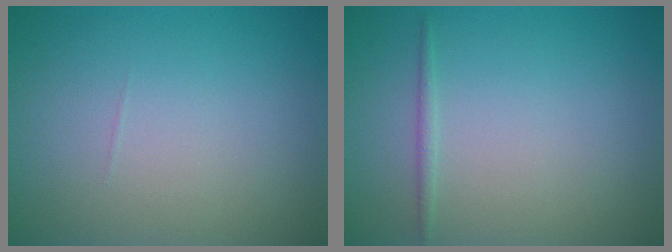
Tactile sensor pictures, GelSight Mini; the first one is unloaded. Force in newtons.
{"total": 0.7, "press": 0.7, "slide": 0.0}